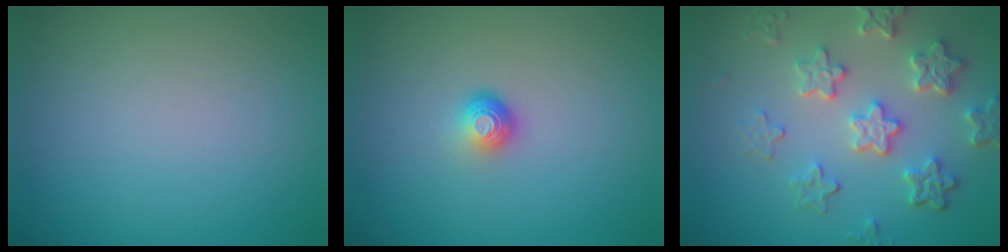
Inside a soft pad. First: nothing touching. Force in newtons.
{"total": 1.8, "press": 1.2, "slide": 1.4}
{"total": 5.6, "press": 4.4, "slide": 3.6}